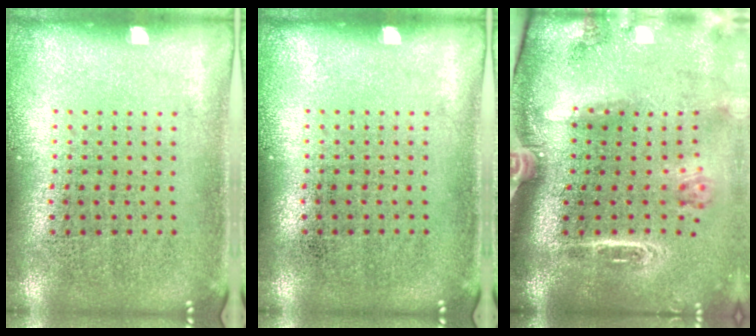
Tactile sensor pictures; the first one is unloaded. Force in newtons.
{"total": 0.0}
{"total": 3.1, "press": 2.0, "slide": 2.3}